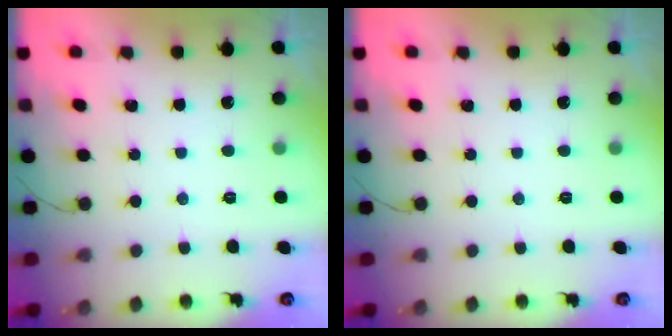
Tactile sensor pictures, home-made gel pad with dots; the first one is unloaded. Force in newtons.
{"total": 0.0}